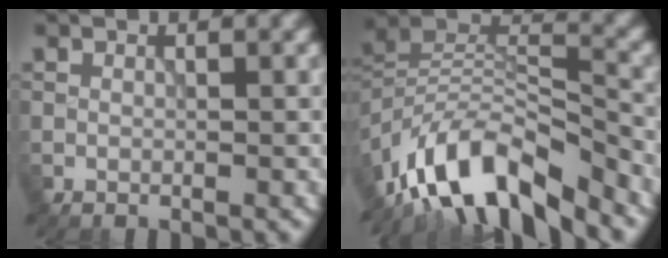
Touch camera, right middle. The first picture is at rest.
{"total": 11.2, "force": [-8.1, 3.9, 6.7], "torque": [-0.111, 0.014, -0.157]}